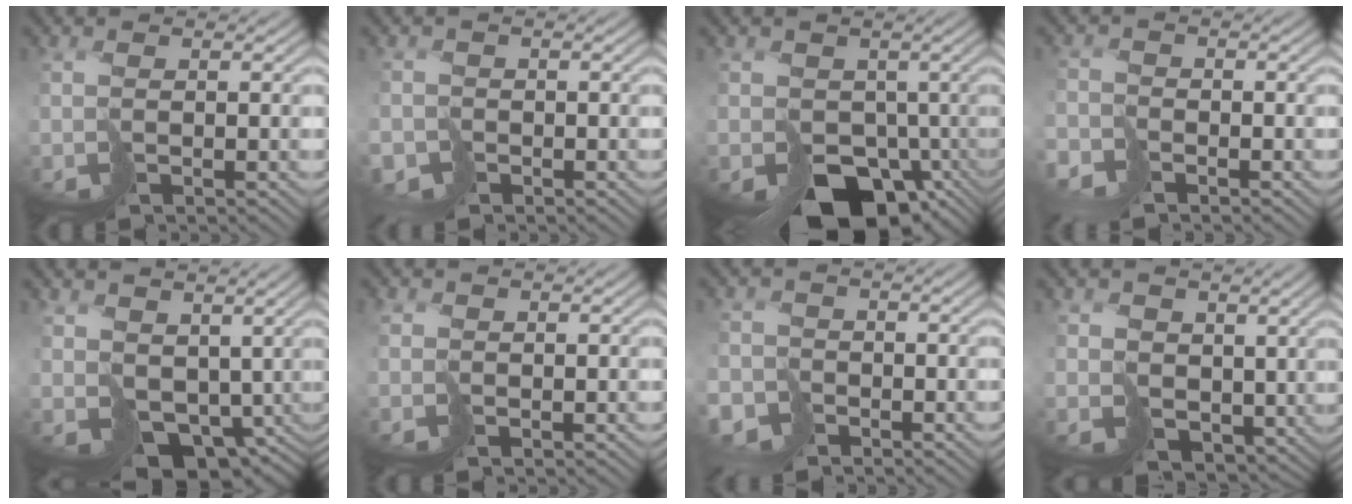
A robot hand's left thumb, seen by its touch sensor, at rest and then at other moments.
{"total": 2.1, "force": [-1.7, 1.2, -0.4], "torque": [0.022, -0.007, -0.038]}
{"total": 10.3, "force": [-4.7, 7.9, 4.6], "torque": [-0.063, -0.039, -0.066]}
{"total": 3.1, "force": [-2.9, 0.8, -0.5], "torque": [0.028, 0.000, -0.064]}
{"total": 8.7, "force": [0.7, 6.7, 5.5], "torque": [-0.120, -0.036, 0.032]}
{"total": 0.7, "force": [0.1, 0.6, -0.2], "torque": [0.003, -0.004, 0.000]}
{"total": 2.9, "force": [-2.6, 1.3, -0.4], "torque": [0.027, 0.001, -0.056]}
{"total": 4.8, "force": [1.3, 4.0, 2.3], "torque": [-0.059, -0.018, 0.024]}